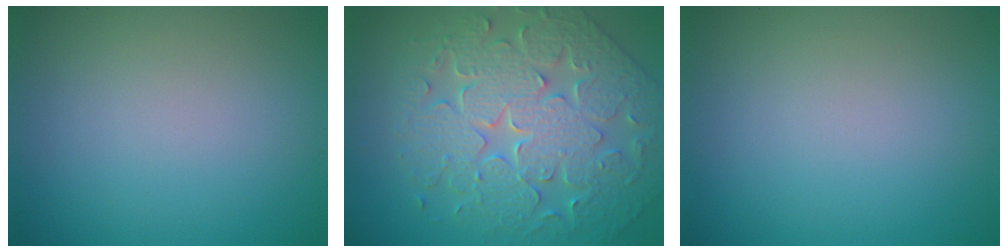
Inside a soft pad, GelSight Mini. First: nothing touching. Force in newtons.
{"total": 7.2, "press": 6.2, "slide": 3.5}
{"total": 0.0}